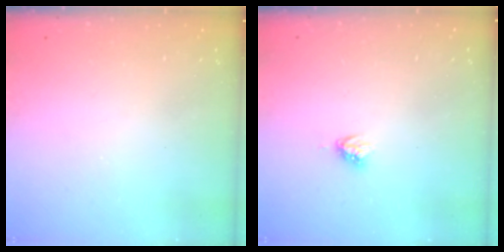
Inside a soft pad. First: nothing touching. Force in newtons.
{"total": 3.8, "press": 3.8, "slide": 0.4}